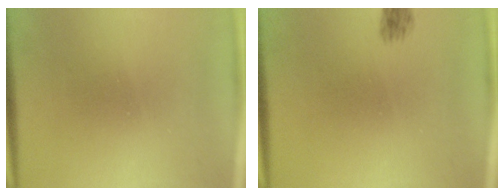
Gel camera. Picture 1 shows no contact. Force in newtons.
{"total": 3.0}